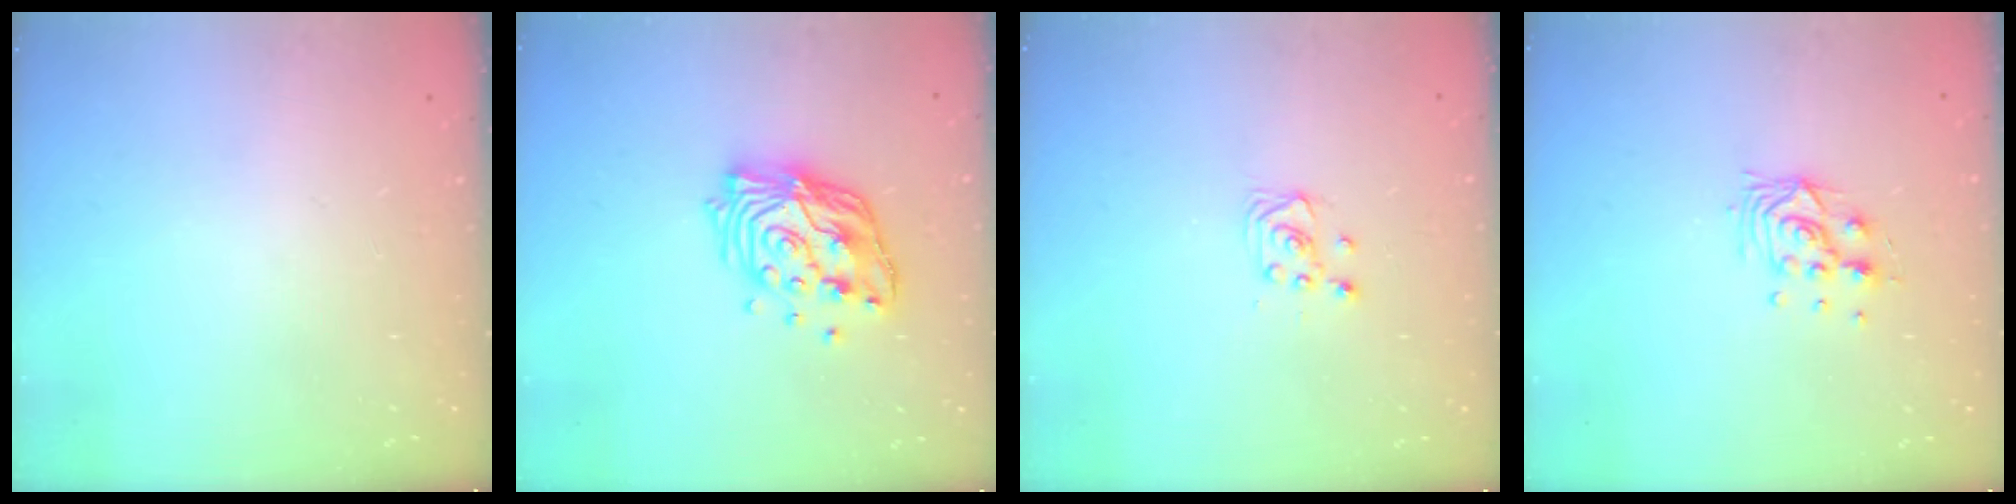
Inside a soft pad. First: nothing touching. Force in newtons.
{"total": 13.7, "press": 13.6, "slide": 1.4}
{"total": 2.9, "press": 2.9, "slide": 0.4}
{"total": 8.3, "press": 8.3, "slide": 0.7}